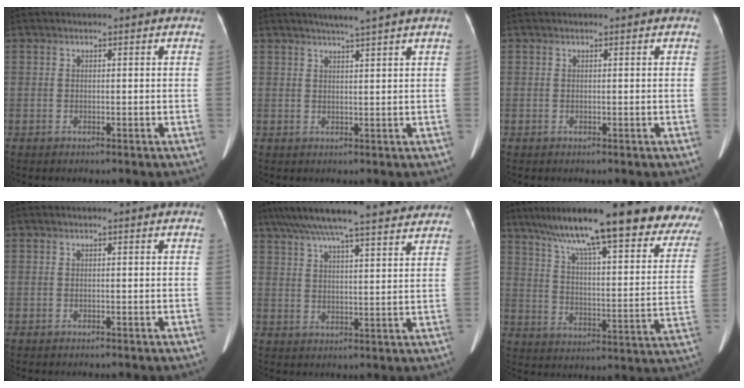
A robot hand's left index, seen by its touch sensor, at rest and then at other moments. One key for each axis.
{"total": 4.0, "fx": 3.1, "fy": -1.1, "fz": 2.2, "tx": -0.032, "ty": 0.002, "tz": 0.046}
{"total": 0.0}
{"total": 0.0}
{"total": 22.0, "fx": 18.5, "fy": 3.1, "fz": 11.5, "tx": -0.188, "ty": 0.048, "tz": 0.252}
{"total": 31.2, "fx": 25.1, "fy": 4.7, "fz": 17.9, "tx": -0.232, "ty": -0.022, "tz": 0.326}